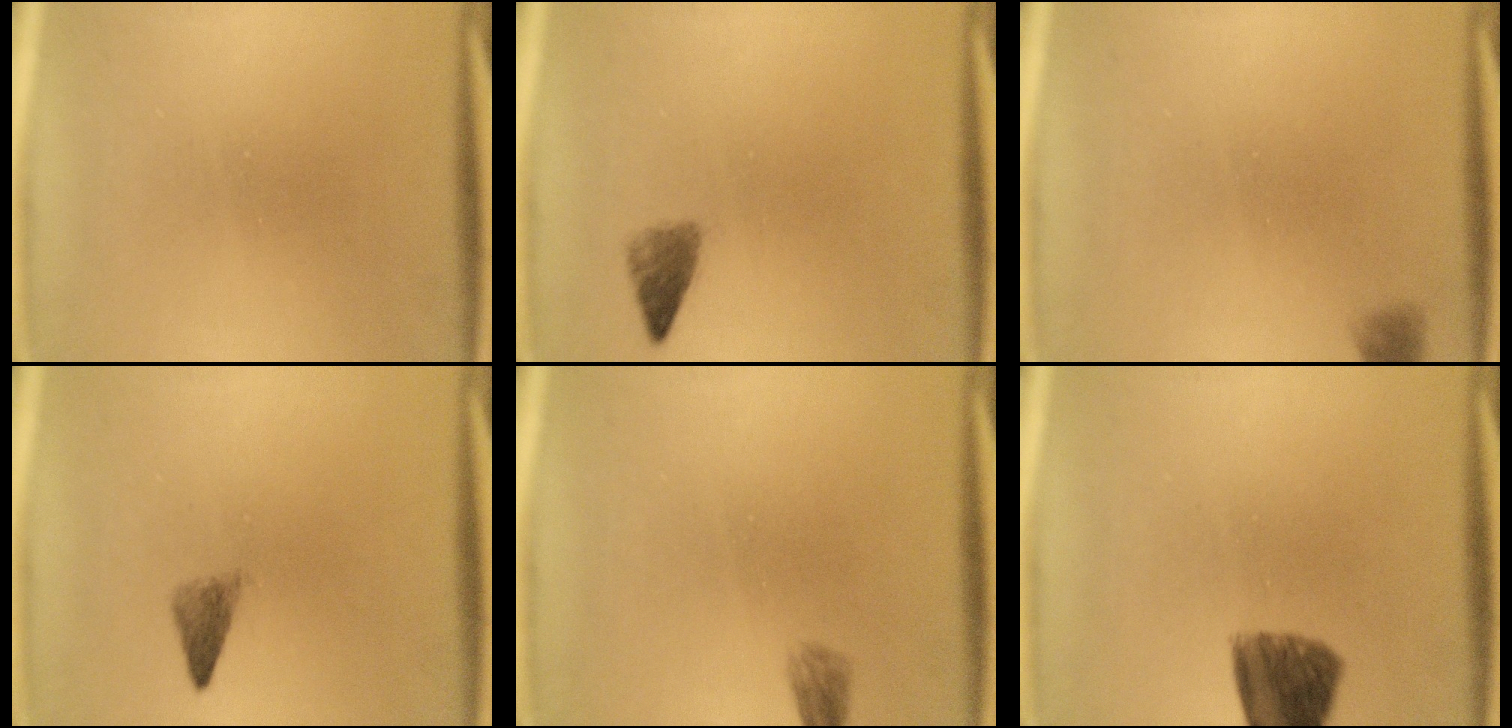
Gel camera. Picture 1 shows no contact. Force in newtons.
{"total": 2.2}
{"total": 1.2}
{"total": 2.1}
{"total": 1.7}
{"total": 8.6}